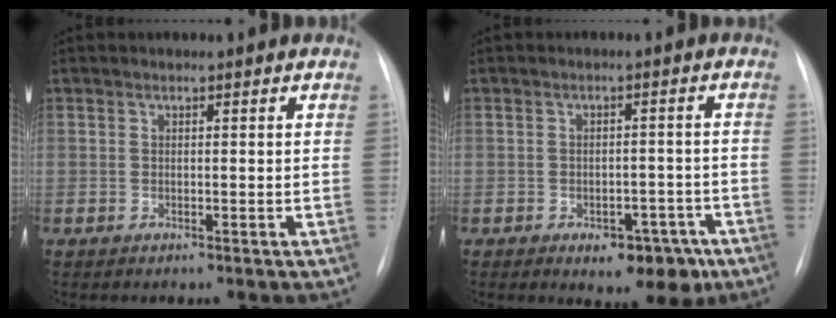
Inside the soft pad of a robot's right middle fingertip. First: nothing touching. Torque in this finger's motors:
{"motor_torque": [1.03, -0.84, 0.15, 0.06]}